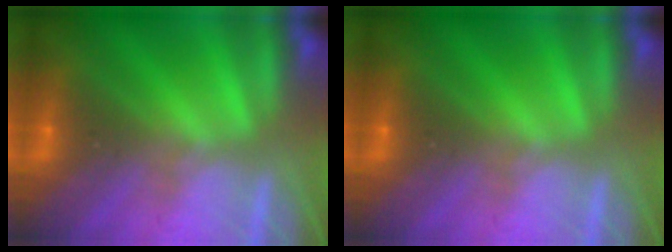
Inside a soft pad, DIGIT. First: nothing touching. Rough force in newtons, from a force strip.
{"total": 0.0}